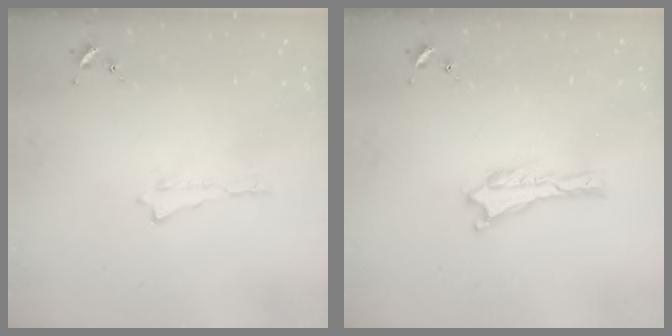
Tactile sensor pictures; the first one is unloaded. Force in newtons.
{"total": 0.0}